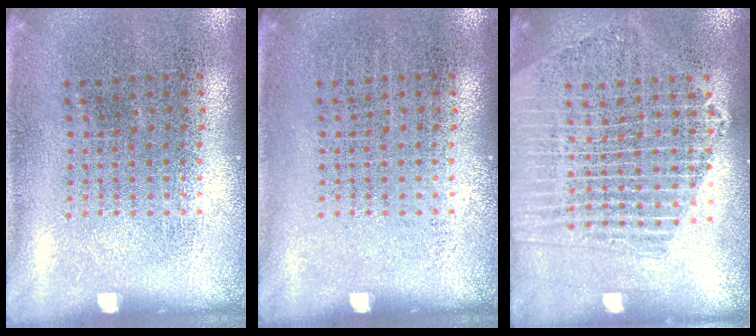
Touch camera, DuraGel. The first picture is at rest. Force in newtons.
{"total": 0.0}
{"total": 2.1, "press": 1.9, "slide": 0.9}